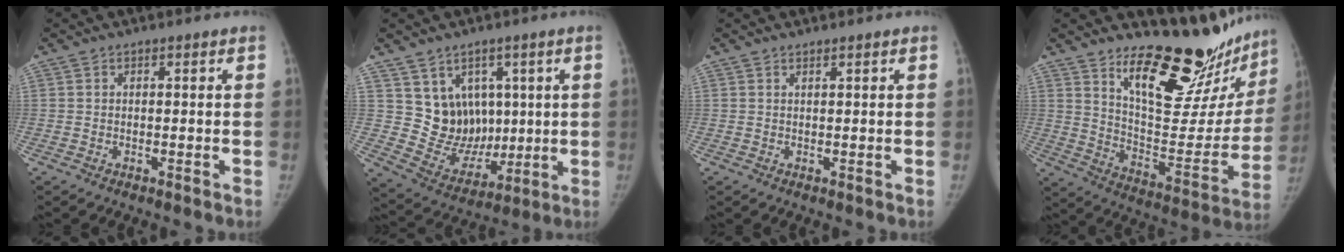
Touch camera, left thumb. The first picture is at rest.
{"total": 11.0, "force": [3.7, 9.2, 4.9], "torque": [-0.036, -0.030, 0.089]}
{"total": 0.6, "force": [0.5, 0.0, 0.2], "torque": [-0.007, -0.005, 0.011]}
{"total": 23.1, "force": [18.8, 7.4, 11.2], "torque": [-0.103, -0.155, 0.277]}